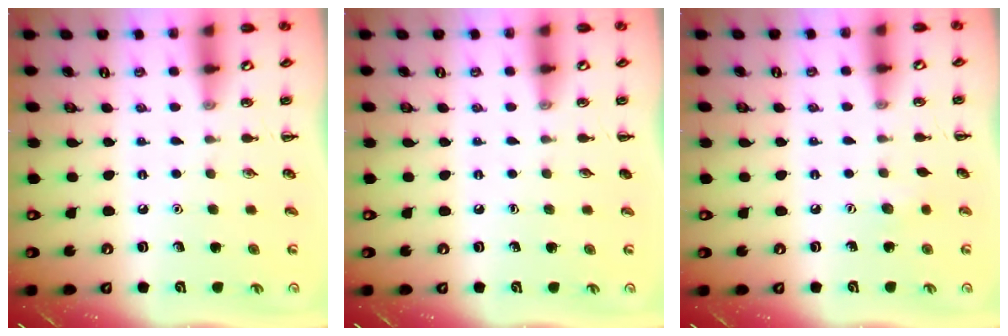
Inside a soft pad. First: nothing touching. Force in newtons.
{"total": 0.0}
{"total": 2.5, "press": 2.4, "slide": 0.6}